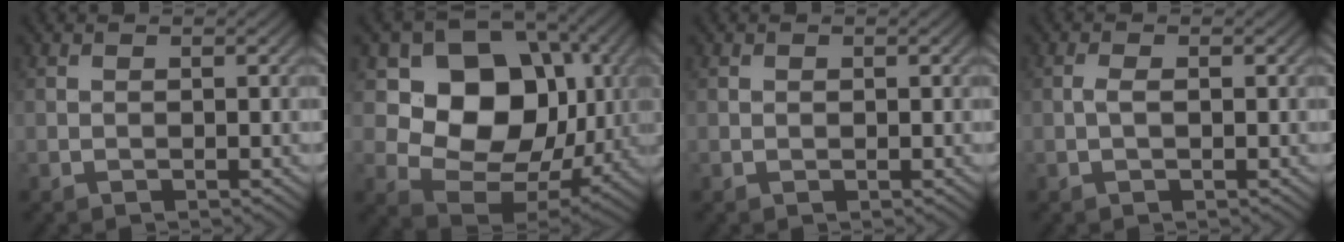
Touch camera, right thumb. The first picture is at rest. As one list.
[{"total": 14.0, "force": [3.0, 10.7, 8.6], "torque": [-0.142, -0.007, 0.045]}, {"total": 0.0}, {"total": 1.2, "force": [-0.1, 0.5, 1.1], "torque": [-0.028, 0.003, -0.004]}]